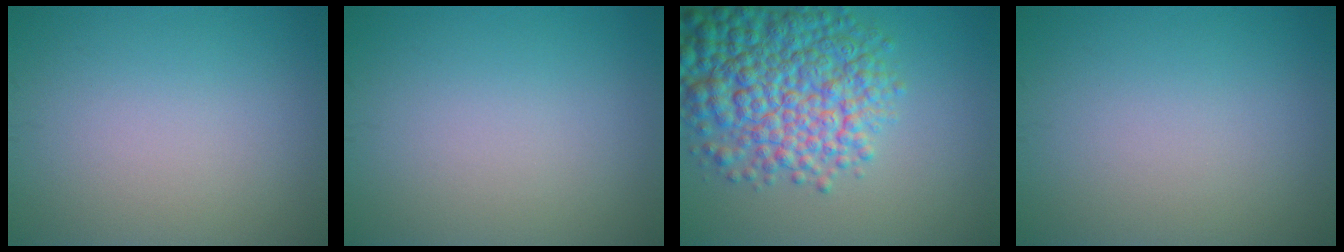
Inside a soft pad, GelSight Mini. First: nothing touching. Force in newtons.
{"total": 0.0}
{"total": 9.7, "press": 9.7, "slide": 0.3}
{"total": 0.0}